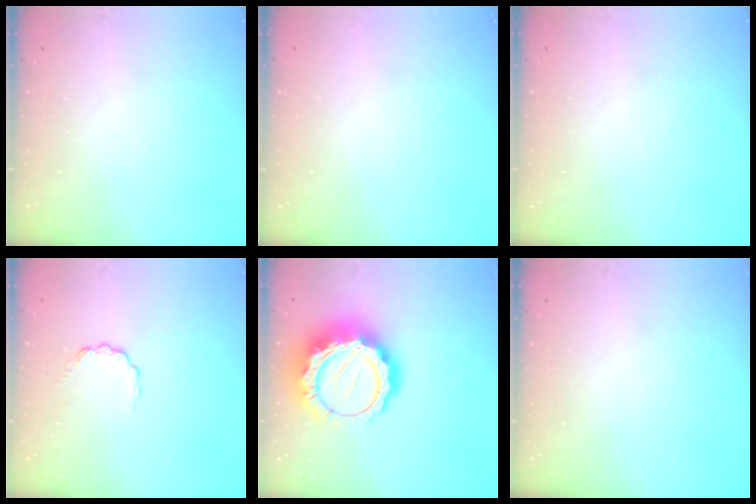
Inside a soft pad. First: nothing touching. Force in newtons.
{"total": 0.0}
{"total": 0.0}
{"total": 3.9, "press": 3.9, "slide": 0.5}
{"total": 22.5, "press": 22.4, "slide": 1.9}
{"total": 0.0}